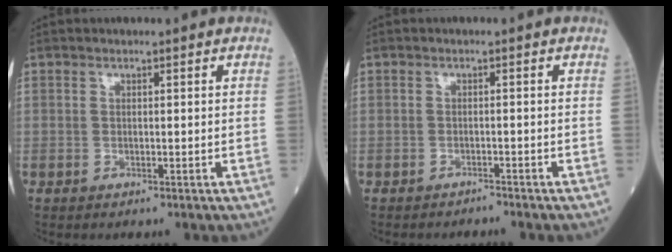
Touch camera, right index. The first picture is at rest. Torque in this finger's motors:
{"motor_torque": [-0.09, 0.01, 0.06, 0.00]}